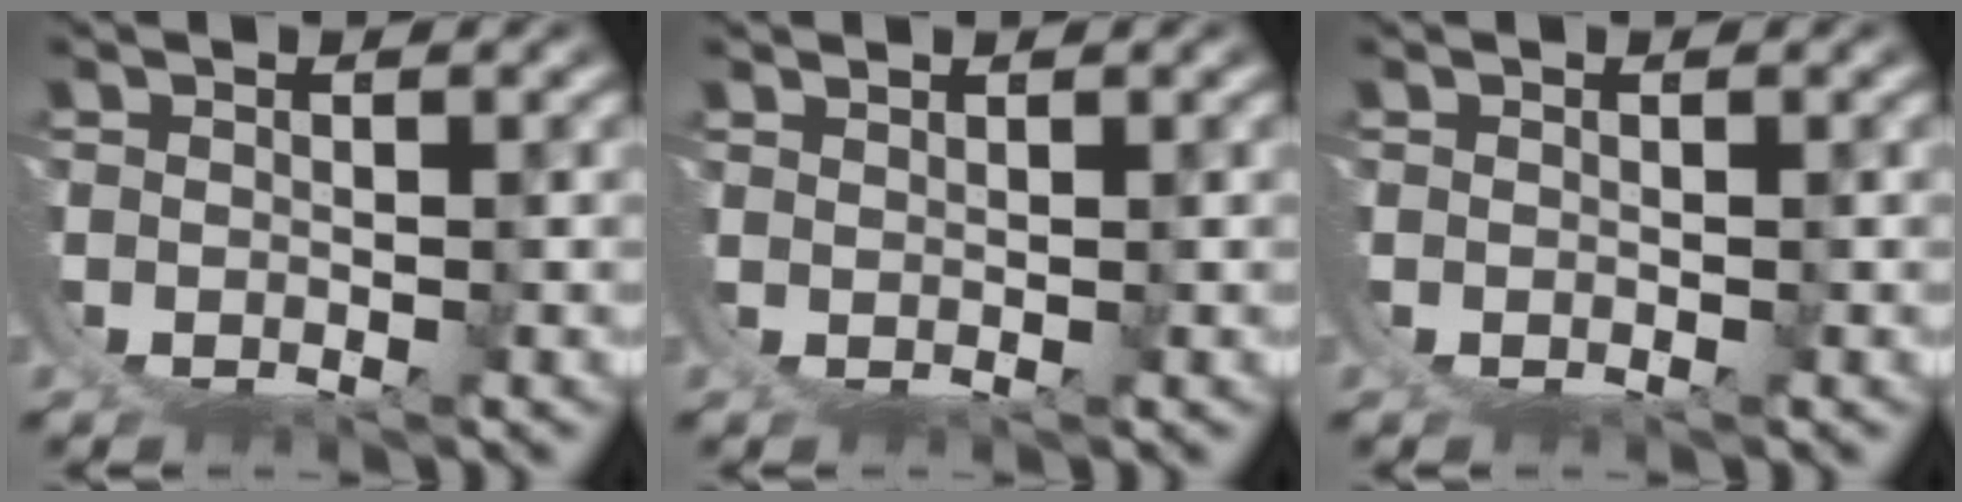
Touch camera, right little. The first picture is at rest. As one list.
[{"total": 1.5, "force": [0.9, -1.2, -0.1], "torque": [0.009, 0.000, 0.021]}, {"total": 0.0}]